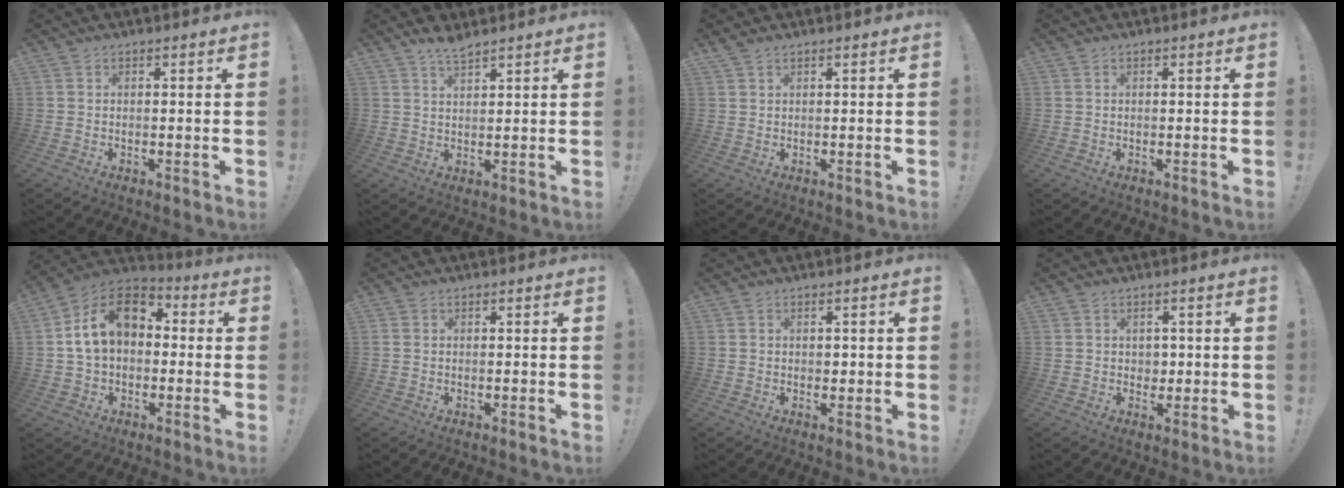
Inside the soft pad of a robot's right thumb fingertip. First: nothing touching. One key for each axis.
{"total": 4.3, "fx": 3.7, "fy": 0.9, "fz": 1.9, "tx": -0.028, "ty": -0.023, "tz": 0.064}
{"total": 1.3, "fx": 1.0, "fy": 0.5, "fz": 0.7, "tx": -0.006, "ty": -0.003, "tz": 0.018}
{"total": 0.0}
{"total": 15.8, "fx": 3.6, "fy": 11.0, "fz": 10.8, "tx": -0.171, "ty": 0.011, "tz": 0.066}
{"total": 0.6, "fx": 0.0, "fy": 0.6, "fz": 0.0, "tx": 0.000, "ty": 0.003, "tz": 0.001}
{"total": 1.2, "fx": 0.2, "fy": 1.1, "fz": 0.3, "tx": 0.002, "ty": 0.001, "tz": 0.002}
{"total": 3.0, "fx": 0.9, "fy": 2.8, "fz": 0.4, "tx": 0.009, "ty": -0.005, "tz": 0.013}